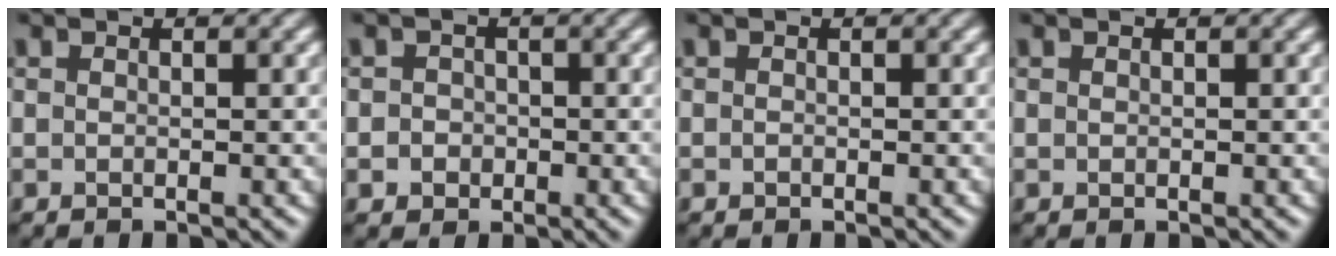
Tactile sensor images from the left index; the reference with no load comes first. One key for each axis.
{"total": 1.5, "fx": -0.6, "fy": 1.4, "fz": 0.2, "tx": 0.014, "ty": -0.007, "tz": -0.014}
{"total": 0.0}
{"total": 0.0}